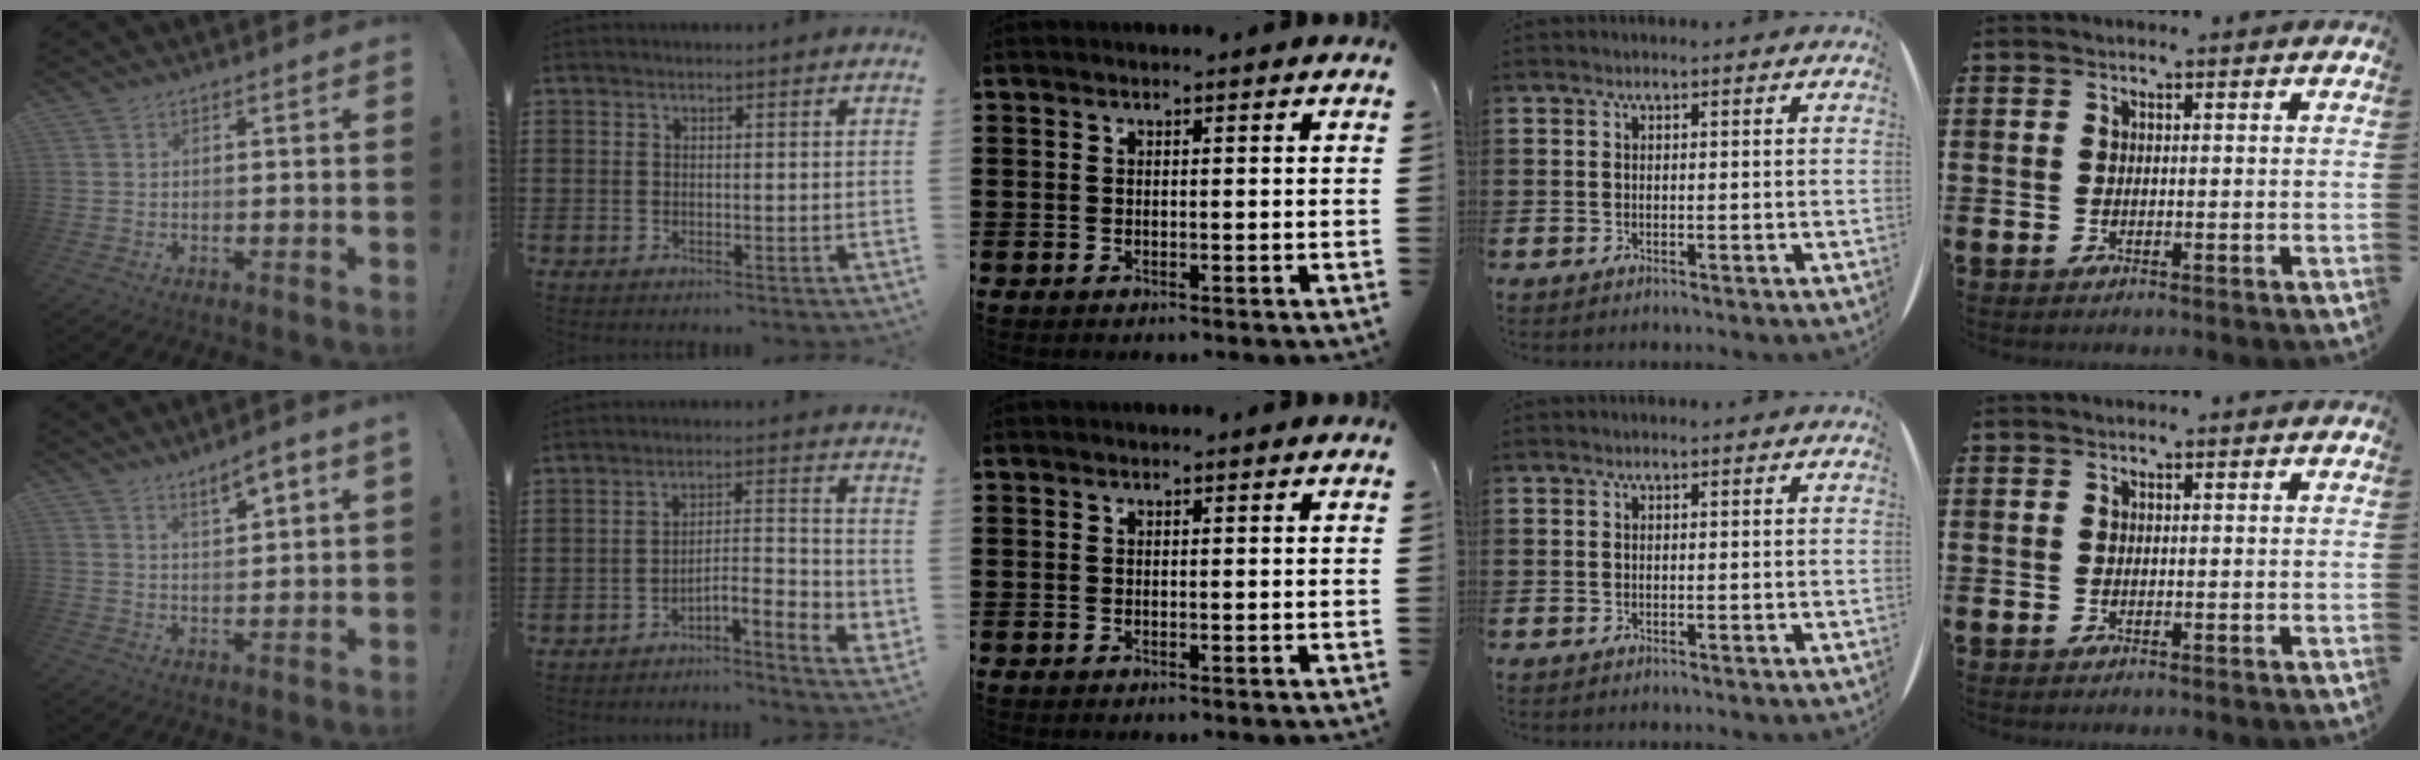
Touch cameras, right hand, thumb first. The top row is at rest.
{"thumb": {"total": 5.2, "force": [3.9, 0.9, 3.4], "torque": [-0.043, -0.025, 0.061]}, "index": {"total": 4.7, "force": [-3.5, 0.6, 3.2], "torque": [-0.054, -0.004, -0.067]}}